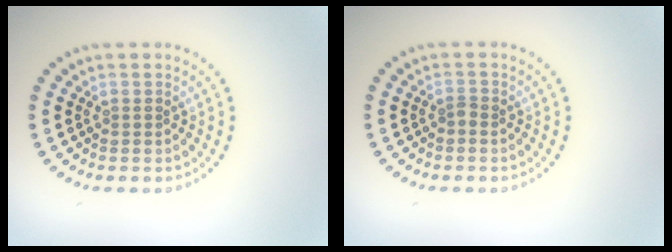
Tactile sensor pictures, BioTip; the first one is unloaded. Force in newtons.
{"total": 0.8, "press": 0.6, "slide": 0.5}